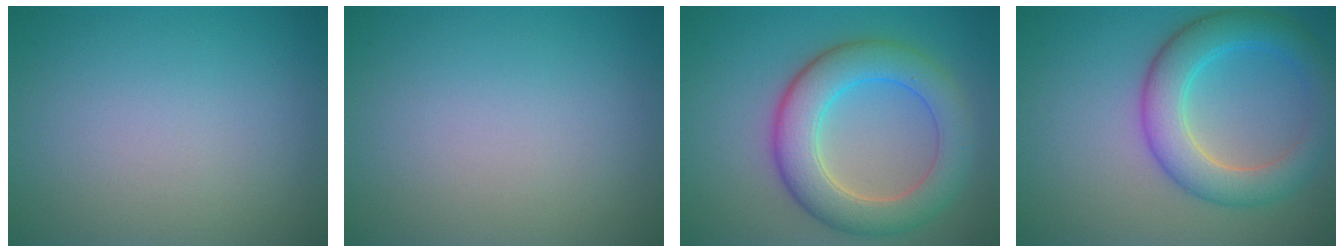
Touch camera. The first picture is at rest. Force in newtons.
{"total": 0.0}
{"total": 6.9, "press": 6.9, "slide": 0.1}
{"total": 5.9, "press": 5.9, "slide": 0.1}